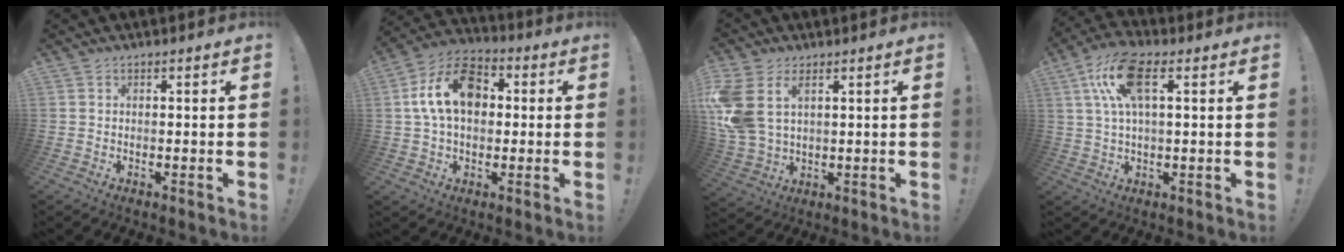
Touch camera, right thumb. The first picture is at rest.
{"total": 15.9, "force": [2.8, 10.9, 11.2], "torque": [-0.193, 0.012, 0.055]}
{"total": 11.1, "force": [4.5, 7.0, 7.4], "torque": [-0.155, -0.017, 0.089]}
{"total": 12.9, "force": [4.0, 5.2, 11.1], "torque": [-0.222, 0.004, 0.073]}